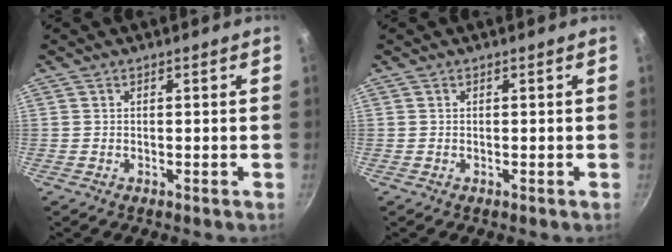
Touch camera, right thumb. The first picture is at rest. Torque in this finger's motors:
{"motor_torque": [0.00, 0.00, 0.00, 0.00, 0.02]}